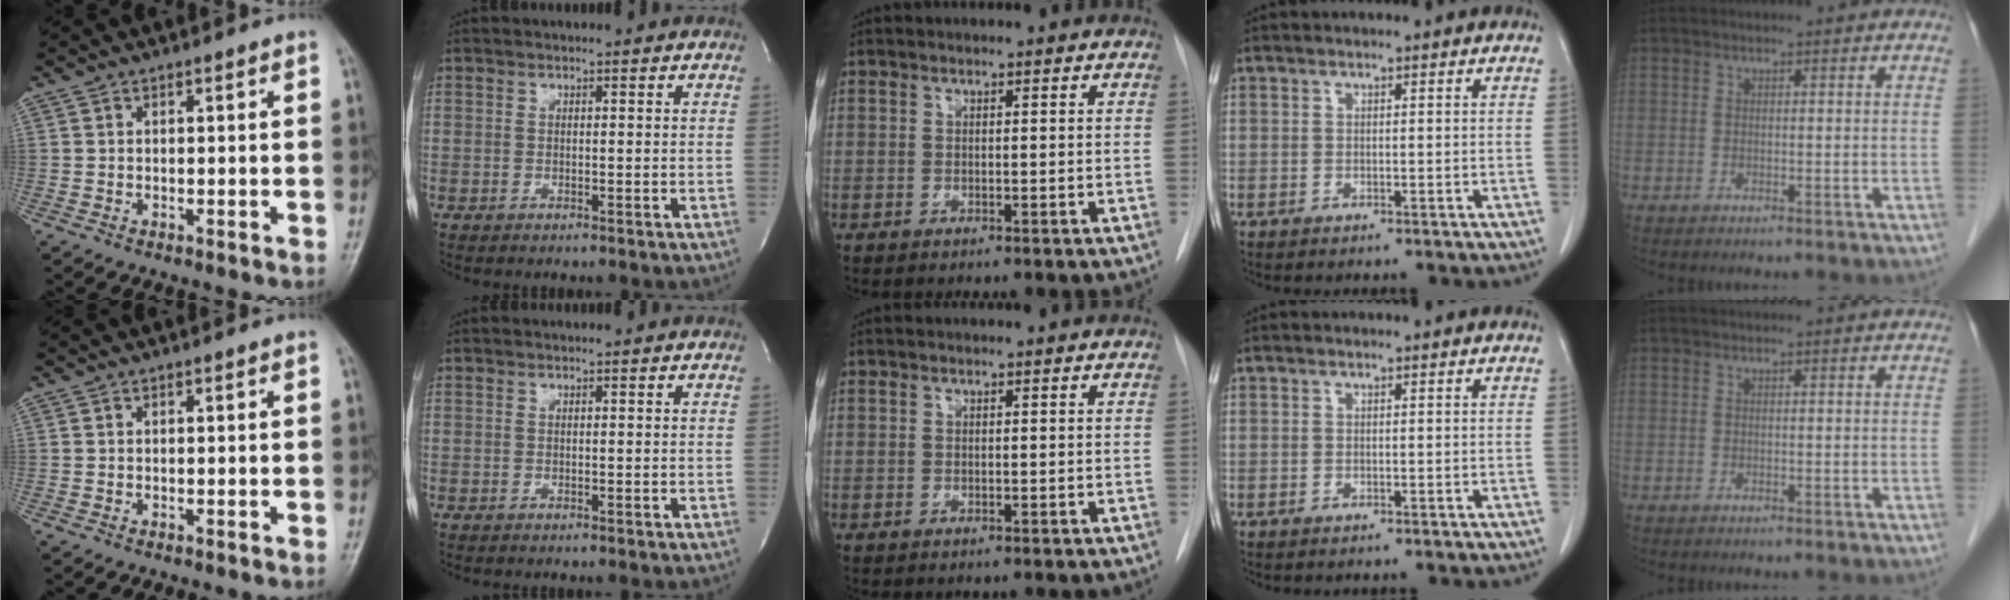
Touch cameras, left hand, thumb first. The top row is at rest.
{}